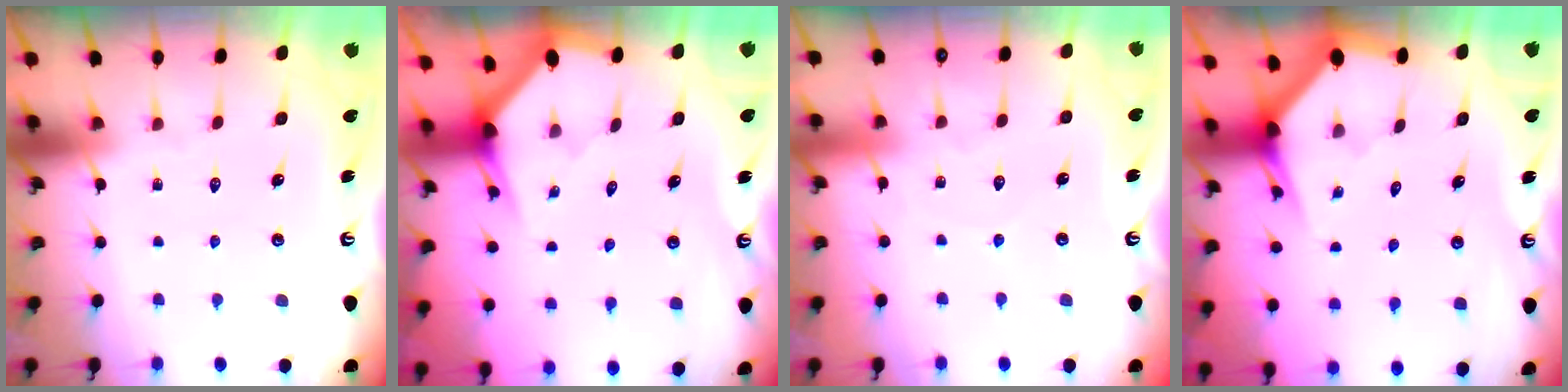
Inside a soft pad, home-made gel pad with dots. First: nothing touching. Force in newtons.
{"total": 2.2, "press": 2.2, "slide": 0.1}
{"total": 3.4, "press": 3.4, "slide": 0.4}
{"total": 2.7, "press": 2.7, "slide": 0.1}